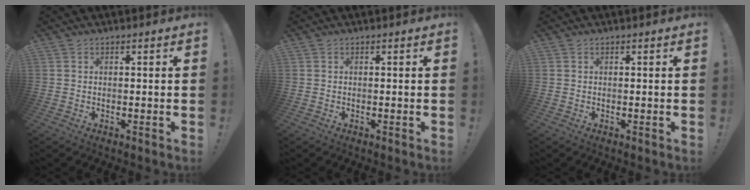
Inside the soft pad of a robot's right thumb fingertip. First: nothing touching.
{"total": 0.0}
{"total": 0.0}